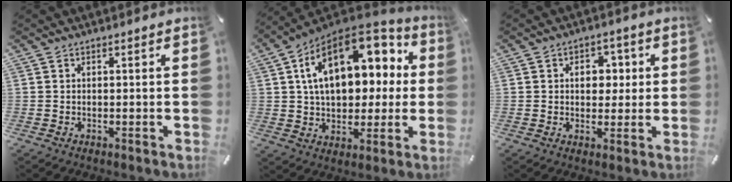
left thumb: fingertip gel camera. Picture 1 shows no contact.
{"total": 19.7, "force": [6.5, 12.8, 13.5], "torque": [-0.229, -0.024, 0.115]}
{"total": 6.2, "force": [0.8, 4.8, 3.9], "torque": [-0.046, -0.003, 0.004]}